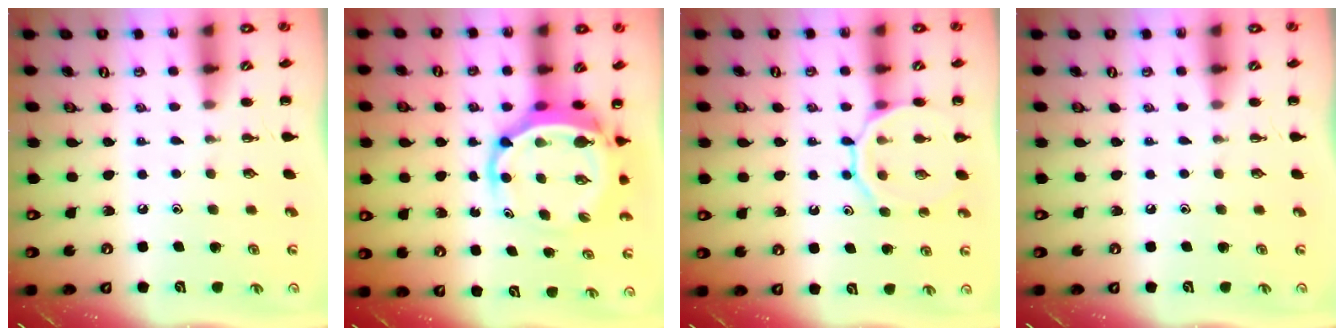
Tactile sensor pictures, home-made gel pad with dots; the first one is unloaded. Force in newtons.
{"total": 7.0, "press": 6.7, "slide": 2.2}
{"total": 12.1, "press": 12.0, "slide": 1.3}
{"total": 0.0}